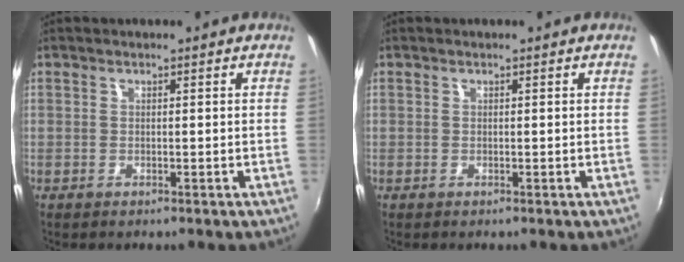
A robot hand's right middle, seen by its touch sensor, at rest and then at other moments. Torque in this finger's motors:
{"motor_torque": [0.00, 0.00, 0.00, 0.00]}